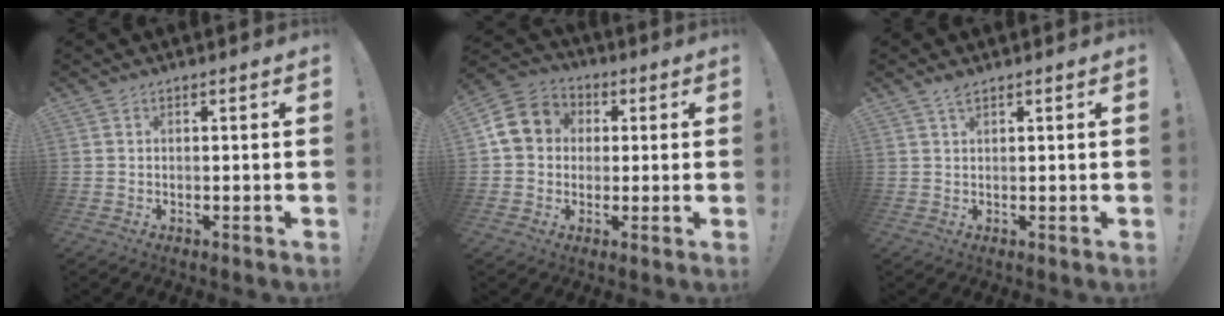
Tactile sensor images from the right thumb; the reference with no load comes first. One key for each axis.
{"total": 10.9, "fx": 1.4, "fy": 9.7, "fz": 4.9, "tx": -0.073, "ty": 0.016, "tz": 0.035}
{"total": 1.8, "fx": 1.5, "fy": 0.3, "fz": 1.0, "tx": -0.015, "ty": -0.005, "tz": 0.026}